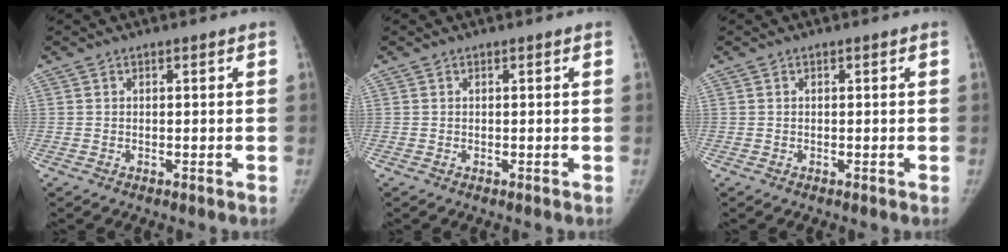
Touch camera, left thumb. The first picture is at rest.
{"total": 0.0}
{"total": 0.0}